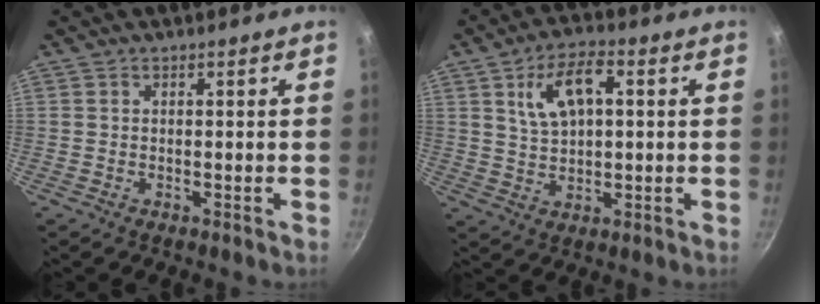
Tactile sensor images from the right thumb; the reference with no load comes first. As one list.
[{"total": 9.6, "force": [2.6, 5.0, 7.8], "torque": [-0.125, 0.011, 0.051]}]